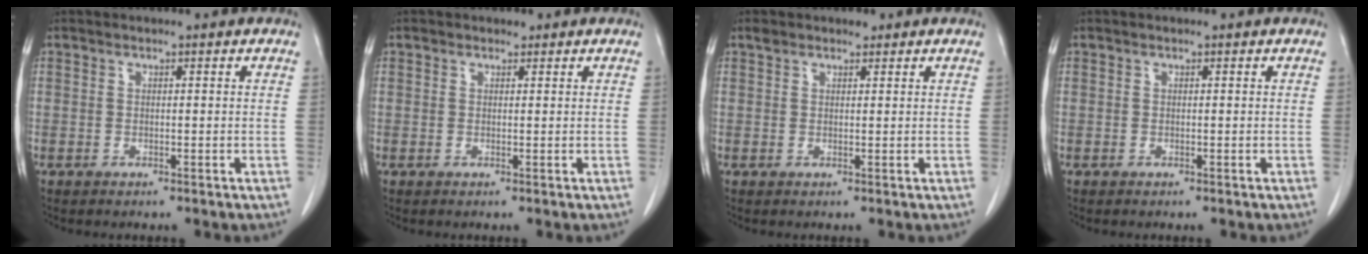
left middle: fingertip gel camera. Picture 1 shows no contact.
{"total": 0.8, "force": [0.6, 0.5, 0.1], "torque": [0.001, -0.001, 0.006]}
{"total": 1.8, "force": [1.4, 1.0, 0.5], "torque": [-0.011, 0.010, 0.022]}
{"total": 0.0}